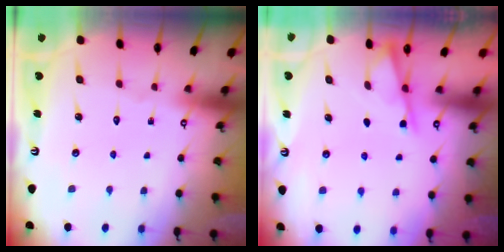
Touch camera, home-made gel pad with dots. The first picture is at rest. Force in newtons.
{"total": 2.4, "press": 2.4, "slide": 0.4}